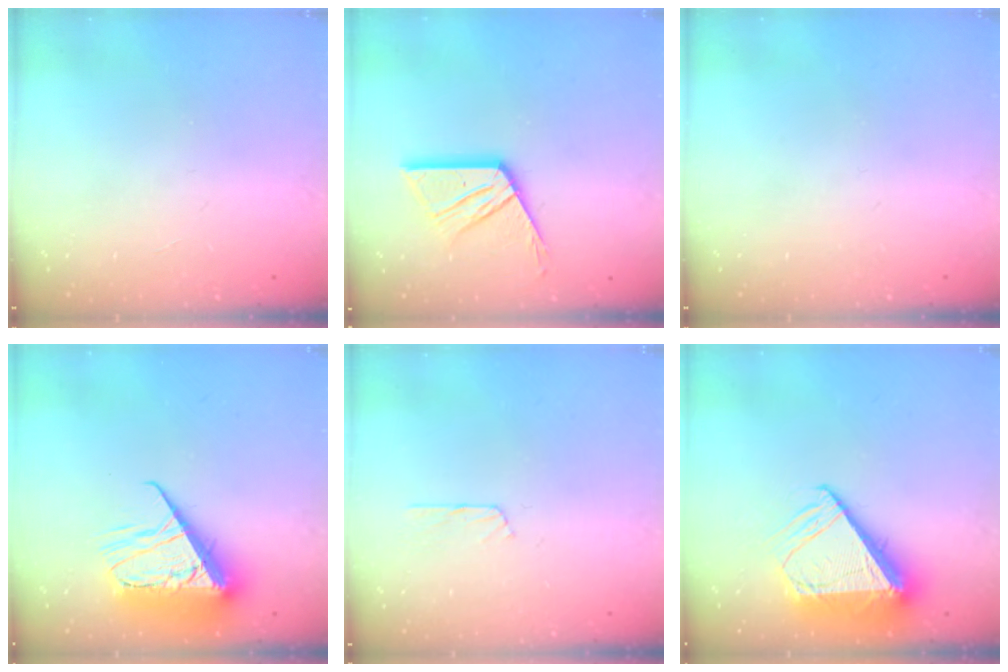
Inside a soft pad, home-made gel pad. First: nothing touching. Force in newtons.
{"total": 13.8, "press": 13.8, "slide": 1.4}
{"total": 0.0}
{"total": 13.6, "press": 13.5, "slide": 1.6}
{"total": 2.7, "press": 2.7, "slide": 0.3}
{"total": 11.4, "press": 11.3, "slide": 1.6}